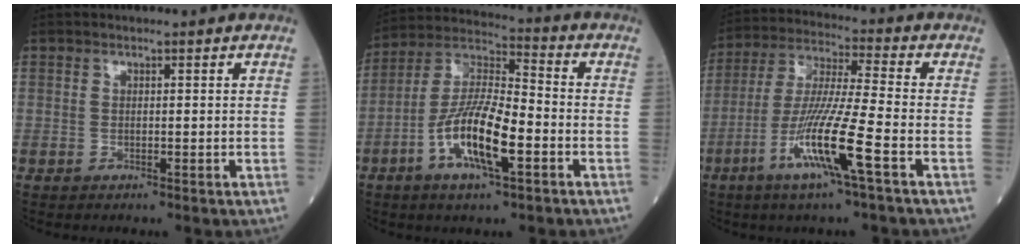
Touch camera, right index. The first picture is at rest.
{"total": 13.0, "force": [-4.5, 2.8, 11.8], "torque": [-0.235, 0.000, -0.085]}
{"total": 12.6, "force": [-5.2, -0.6, 11.5], "torque": [-0.230, -0.014, -0.103]}